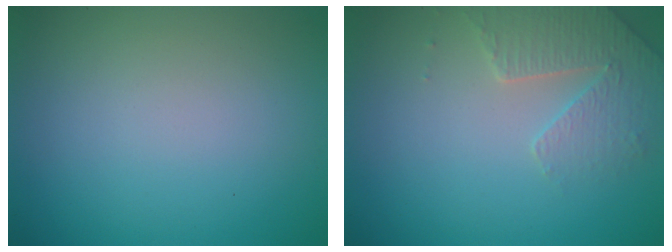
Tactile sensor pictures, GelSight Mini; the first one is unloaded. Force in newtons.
{"total": 3.2, "press": 3.1, "slide": 0.8}